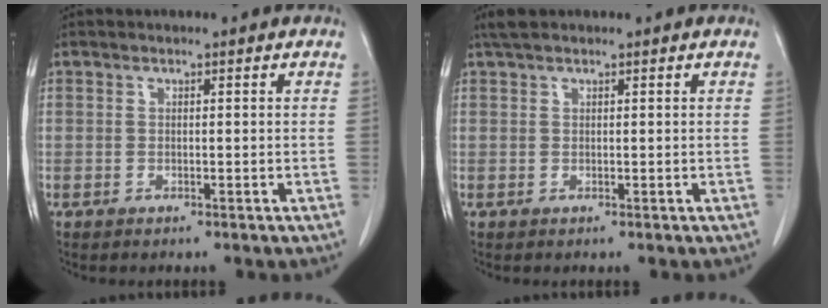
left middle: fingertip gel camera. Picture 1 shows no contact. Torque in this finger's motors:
{"motor_torque": [0.25, -0.21, 0.02, 0.01]}